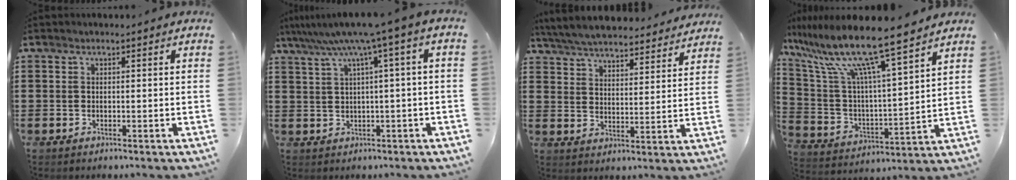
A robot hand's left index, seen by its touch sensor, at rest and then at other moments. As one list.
[{"total": 5.6, "force": [1.7, -0.6, 5.3], "torque": [-0.105, -0.018, 0.022]}, {"total": 6.2, "force": [6.1, 0.3, 1.1], "torque": [-0.050, -0.035, 0.108]}, {"total": 12.1, "force": [9.7, 0.4, 7.2], "torque": [-0.179, -0.064, 0.160]}]